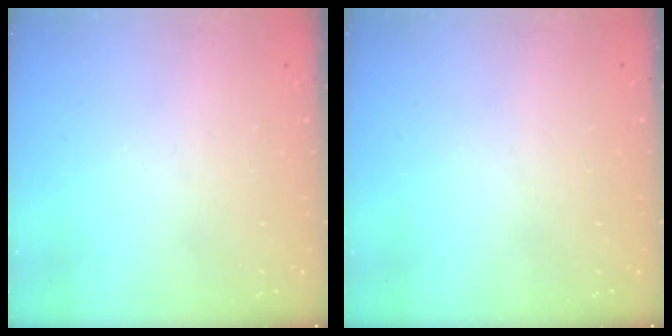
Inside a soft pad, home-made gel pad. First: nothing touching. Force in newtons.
{"total": 0.0}